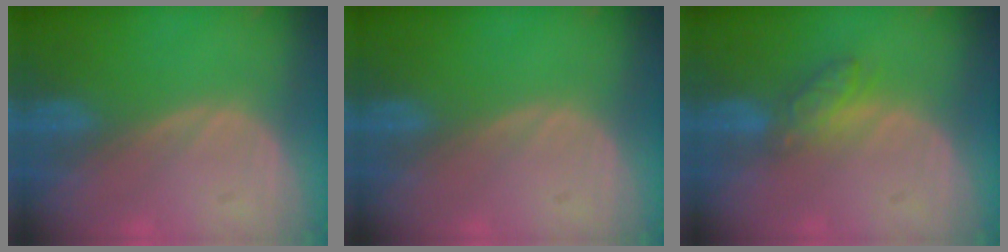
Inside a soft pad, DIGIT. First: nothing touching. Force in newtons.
{"total": 0.0}
{"total": 4.4, "press": 4.1, "slide": 1.6}